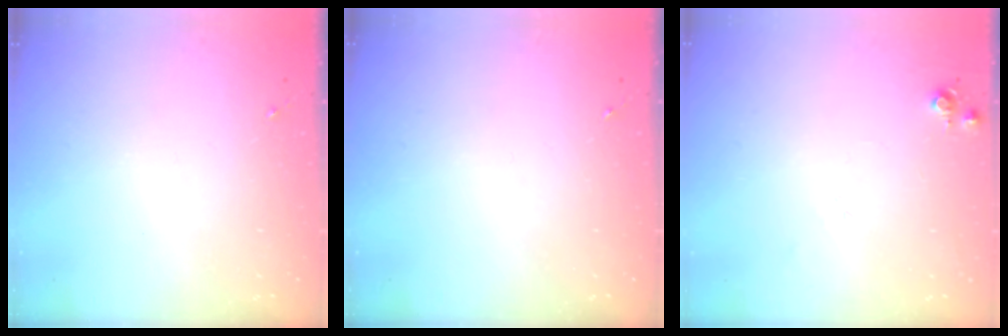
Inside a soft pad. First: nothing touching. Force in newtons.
{"total": 0.0}
{"total": 4.2, "press": 4.2, "slide": 0.6}